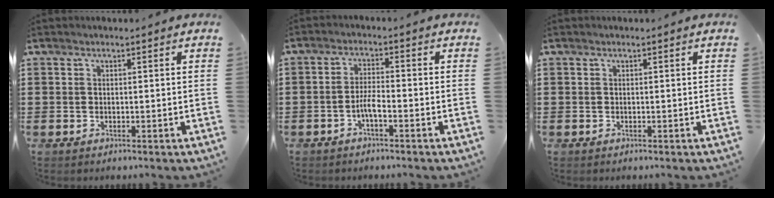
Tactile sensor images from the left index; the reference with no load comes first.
{"total": 3.1, "force": [-1.4, 0.6, 2.7], "torque": [-0.055, 0.002, -0.027]}
{"total": 0.0}